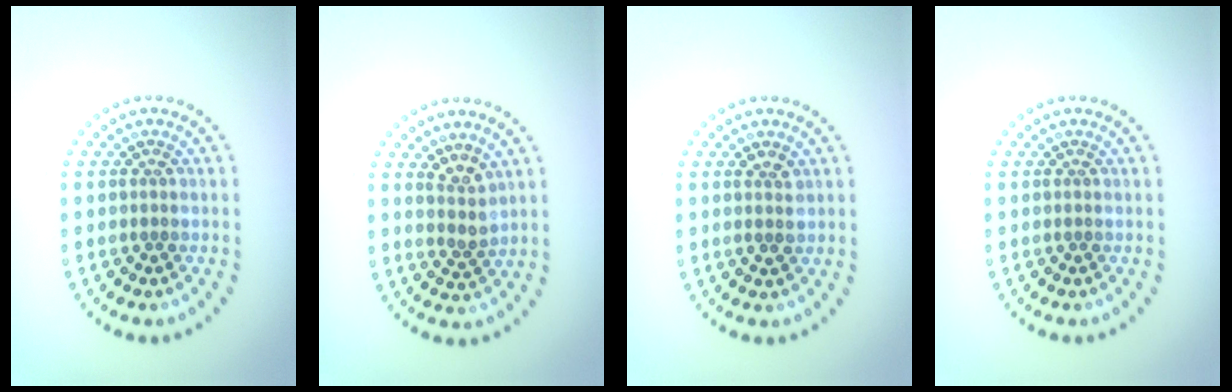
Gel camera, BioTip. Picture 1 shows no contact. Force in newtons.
{"total": 2.0, "press": 1.4, "slide": 1.4}
{"total": 1.3, "press": 1.3, "slide": 0.2}
{"total": 0.0}